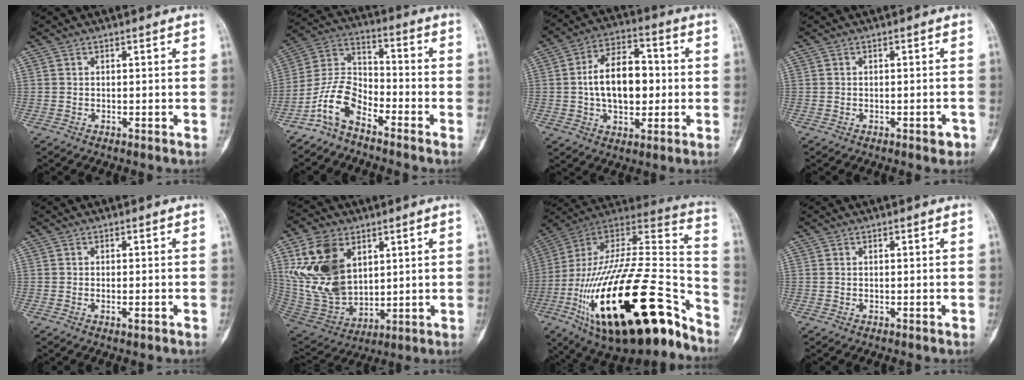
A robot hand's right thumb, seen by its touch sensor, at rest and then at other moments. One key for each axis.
{"total": 9.3, "fx": -6.3, "fy": 4.4, "fz": 5.3, "tx": -0.106, "ty": 0.063, "tz": -0.137}
{"total": 13.9, "fx": 0.1, "fy": 8.5, "fz": 11.0, "tx": -0.156, "ty": 0.023, "tz": -0.001}
{"total": 2.0, "fx": -1.0, "fy": 1.0, "fz": 1.4, "tx": -0.015, "ty": 0.008, "tz": -0.011}
{"total": 1.2, "fx": -0.4, "fy": 0.3, "fz": 1.1, "tx": -0.020, "ty": 0.000, "tz": -0.005}
{"total": 17.6, "fx": 6.1, "fy": 11.9, "fz": 11.4, "tx": -0.203, "ty": -0.027, "tz": 0.140}
{"total": 38.4, "fx": -18.9, "fy": 14.4, "fz": 30.1, "tx": -0.504, "ty": 0.057, "tz": -0.306}
{"total": 0.0}